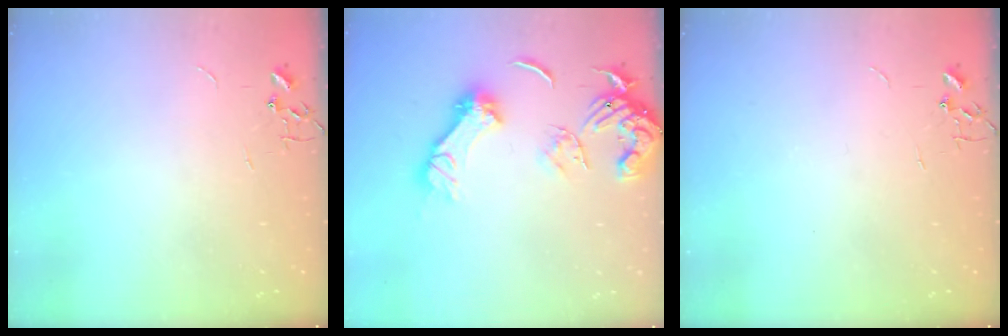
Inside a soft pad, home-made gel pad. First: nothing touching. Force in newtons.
{"total": 15.1, "press": 15.0, "slide": 1.6}
{"total": 0.0}